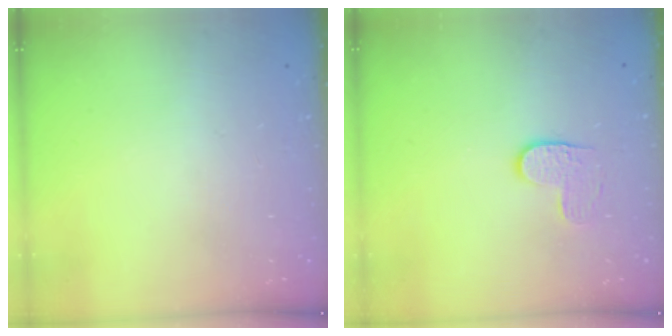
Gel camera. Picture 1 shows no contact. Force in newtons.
{"total": 4.0, "press": 4.0, "slide": 0.4}